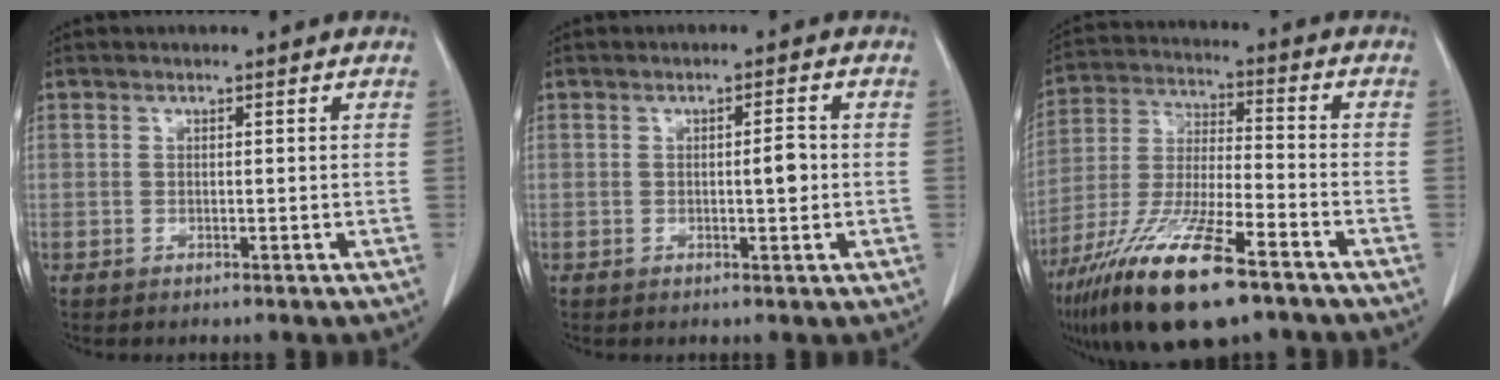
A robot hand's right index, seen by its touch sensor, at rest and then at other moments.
{"total": 2.5, "force": [-0.1, 0.5, 2.5], "torque": [-0.038, 0.002, -0.002]}
{"total": 18.4, "force": [-11.7, 3.2, 13.8], "torque": [-0.287, -0.039, -0.213]}